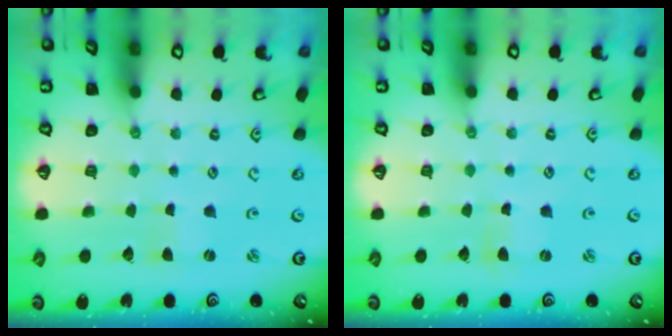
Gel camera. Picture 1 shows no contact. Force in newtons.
{"total": 0.7, "press": 0.6, "slide": 0.3}